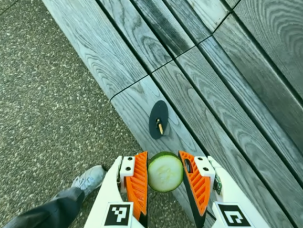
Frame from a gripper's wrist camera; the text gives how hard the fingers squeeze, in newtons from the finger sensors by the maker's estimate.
{"total": 12.9, "left": 13.0, "right": 12.8}